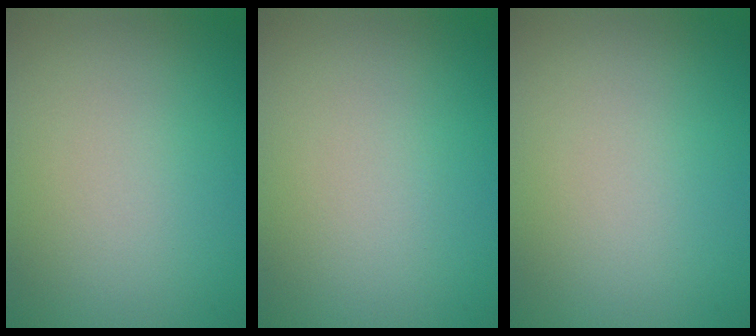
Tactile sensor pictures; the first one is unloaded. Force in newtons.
{"total": 0.0}
{"total": 0.0}